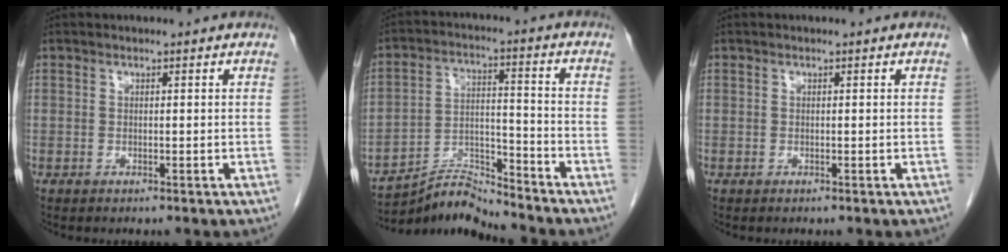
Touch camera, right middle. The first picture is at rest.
{"total": 8.2, "force": [-8.2, -0.9, 0.1], "torque": [-0.005, 0.022, -0.148]}
{"total": 0.0}